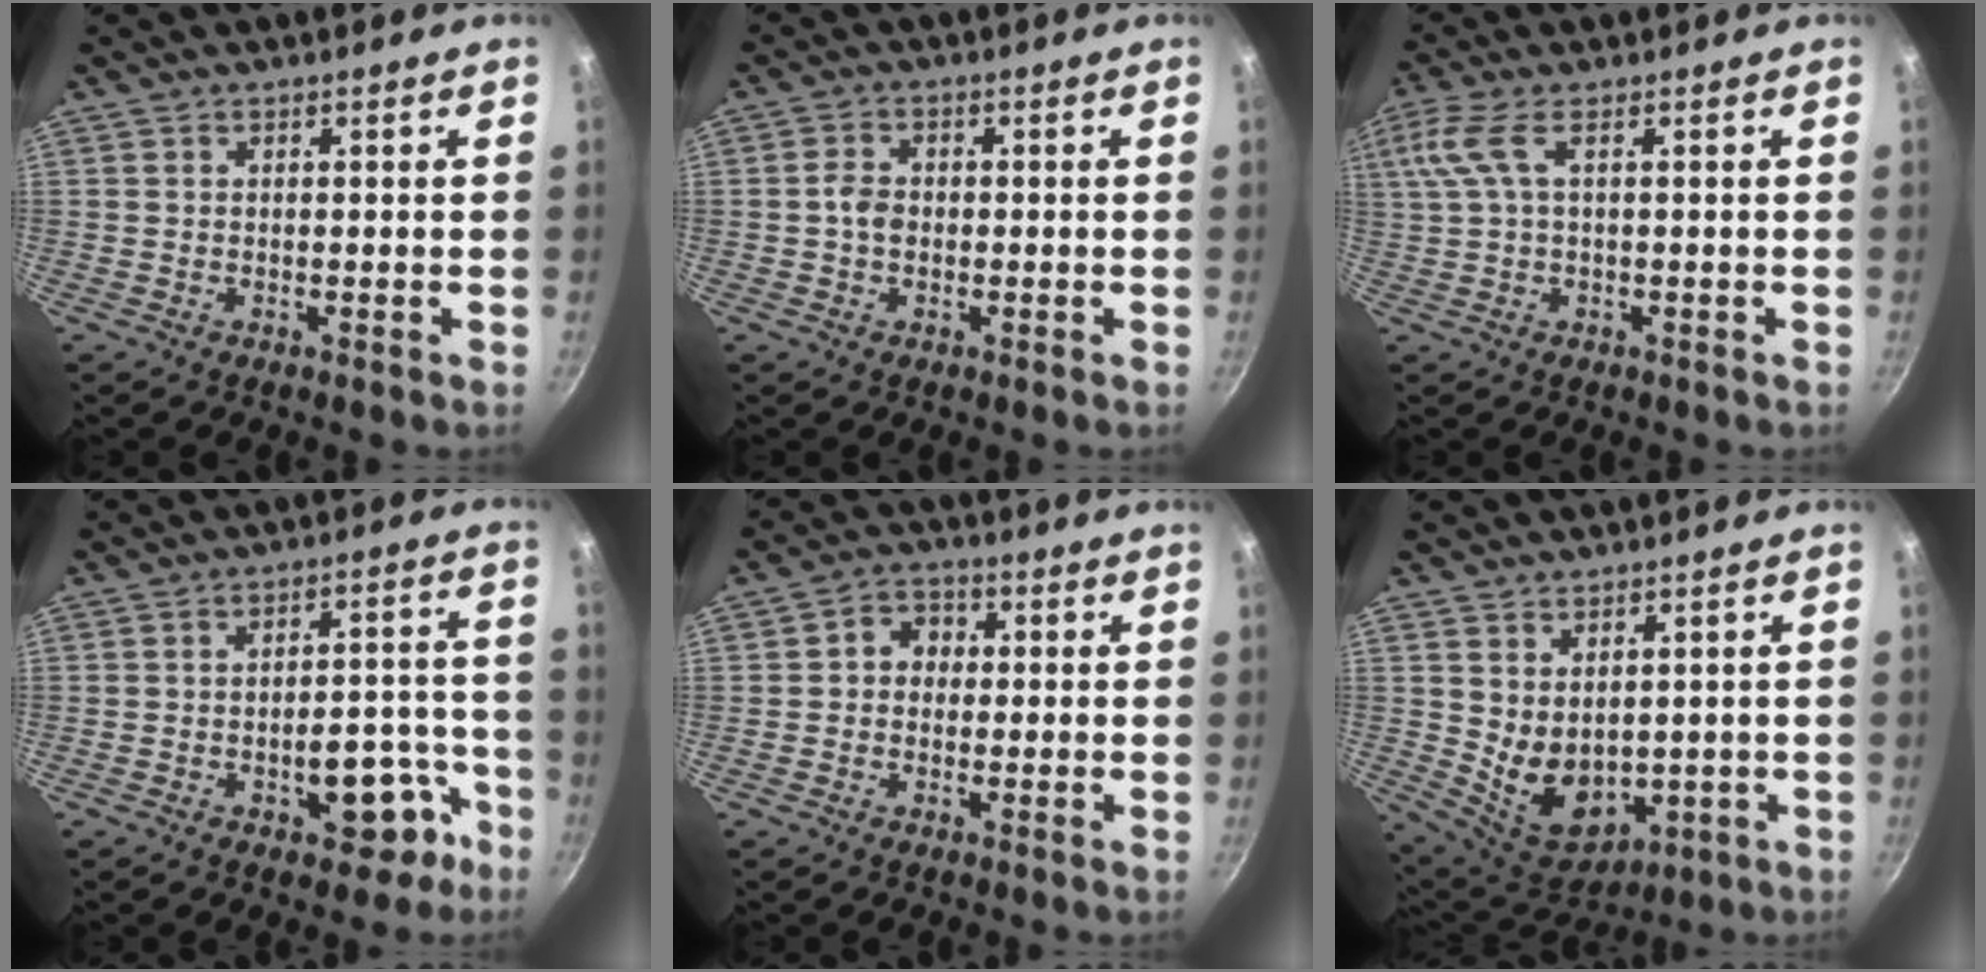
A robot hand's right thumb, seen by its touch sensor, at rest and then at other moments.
{"total": 3.1, "force": [-0.4, 2.3, 2.0], "torque": [-0.033, 0.011, -0.012]}
{"total": 5.8, "force": [1.1, 1.7, 5.5], "torque": [-0.125, 0.011, 0.027]}
{"total": 10.2, "force": [-5.0, 5.4, 7.1], "torque": [-0.044, 0.052, -0.057]}
{"total": 4.7, "force": [0.2, 4.1, 2.4], "torque": [-0.013, 0.009, -0.010]}
{"total": 9.3, "force": [1.3, 6.6, 6.4], "torque": [-0.082, -0.030, 0.050]}